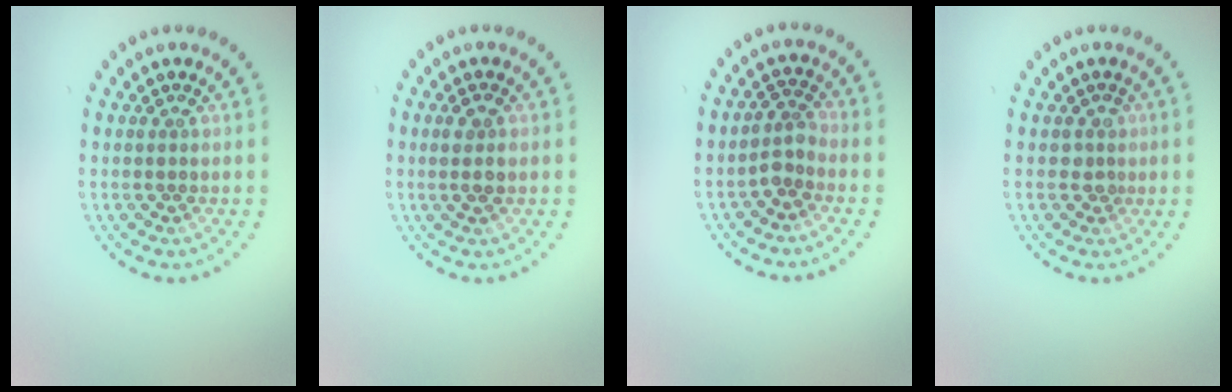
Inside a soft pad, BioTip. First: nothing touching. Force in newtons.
{"total": 1.6, "press": 1.6, "slide": 0.4}
{"total": 1.9, "press": 1.4, "slide": 1.2}
{"total": 1.2, "press": 1.0, "slide": 0.7}